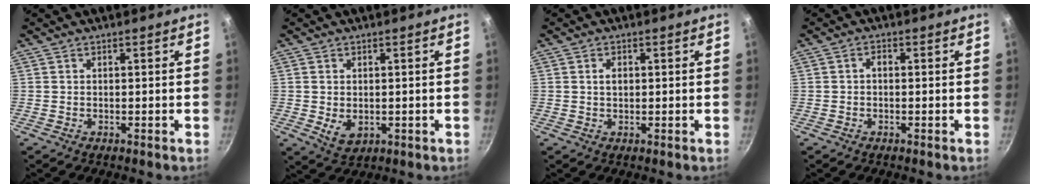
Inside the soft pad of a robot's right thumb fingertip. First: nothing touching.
{"total": 4.5, "force": [-0.2, 3.2, 3.1], "torque": [-0.052, -0.012, 0.005]}
{"total": 1.9, "force": [0.3, 1.3, 1.4], "torque": [-0.018, 0.003, 0.006]}
{"total": 1.3, "force": [-0.2, 0.9, 1.0], "torque": [-0.015, 0.010, -0.004]}